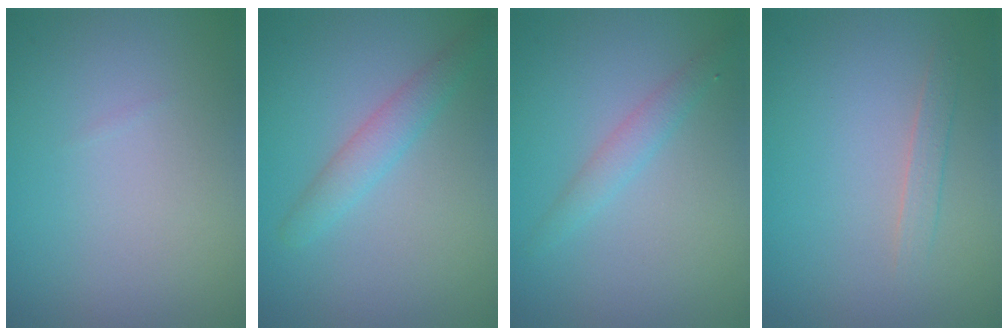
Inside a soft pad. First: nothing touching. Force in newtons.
{"total": 2.4, "press": 2.4, "slide": 0.2}
{"total": 1.7, "press": 1.7, "slide": 0.0}
{"total": 1.2, "press": 1.2, "slide": 0.1}